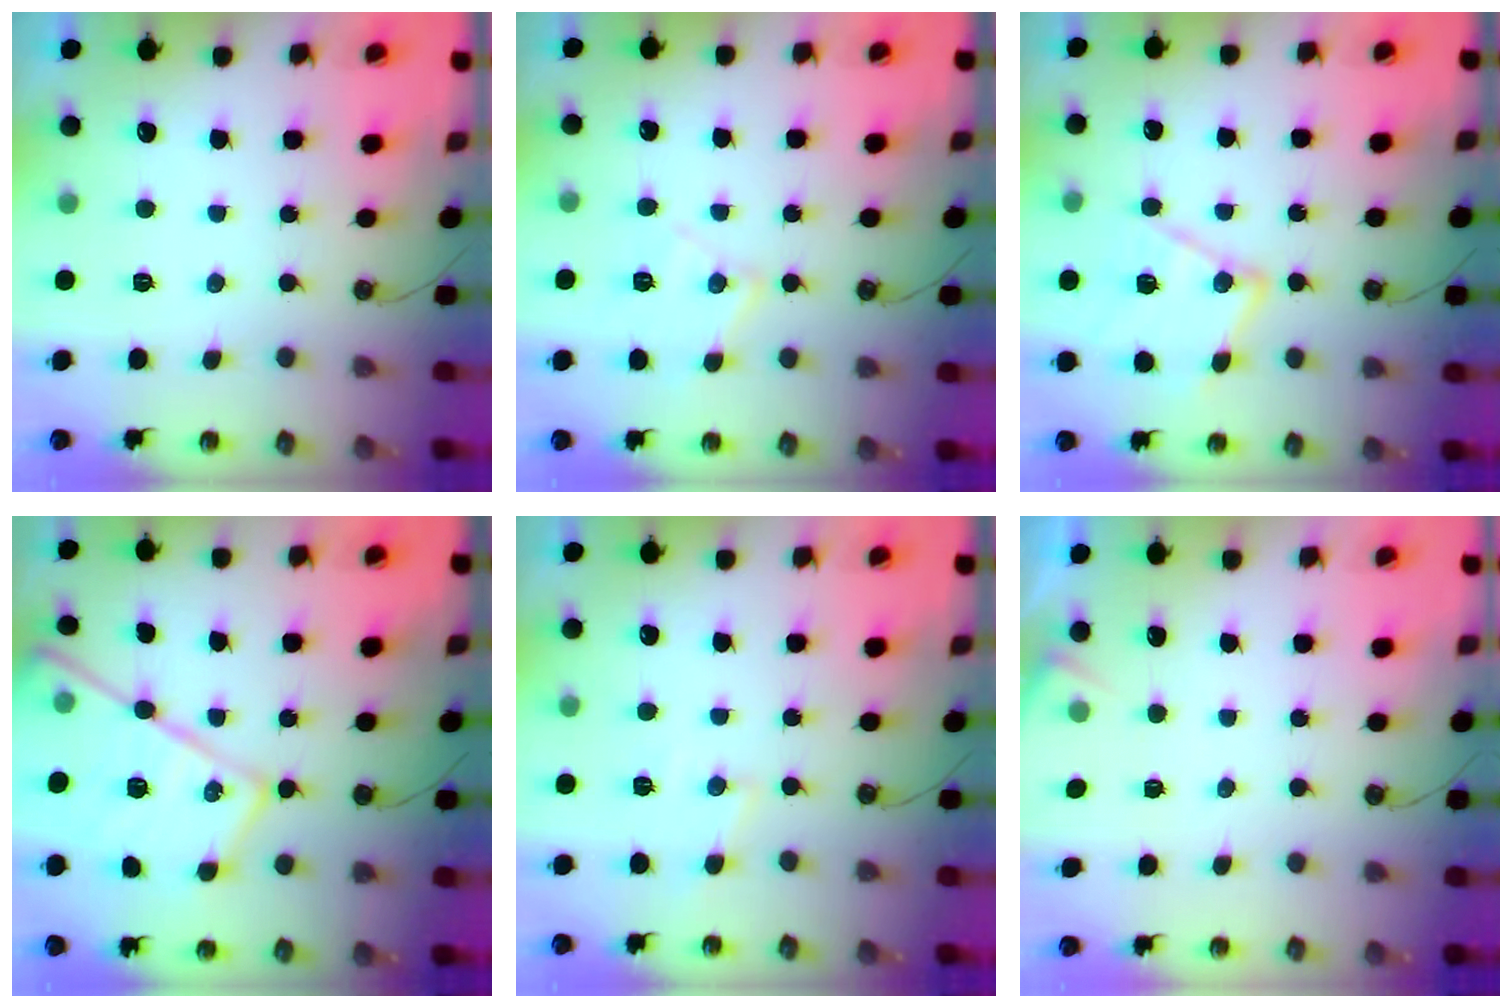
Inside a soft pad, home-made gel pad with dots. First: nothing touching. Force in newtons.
{"total": 9.5, "press": 9.5, "slide": 0.6}
{"total": 15.7, "press": 15.6, "slide": 1.1}
{"total": 21.7, "press": 21.7, "slide": 1.2}
{"total": 5.5, "press": 5.4, "slide": 0.7}
{"total": 4.0, "press": 3.9, "slide": 0.6}